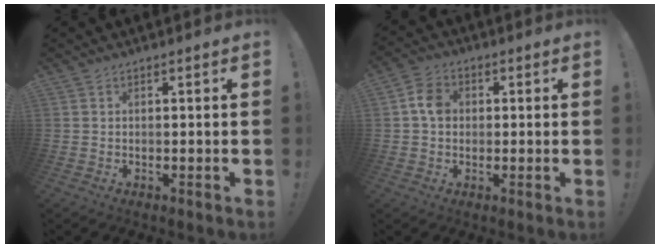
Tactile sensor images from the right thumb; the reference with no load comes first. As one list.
[{"total": 7.0, "force": [0.5, 5.6, 4.1], "torque": [-0.055, 0.014, 0.012]}]